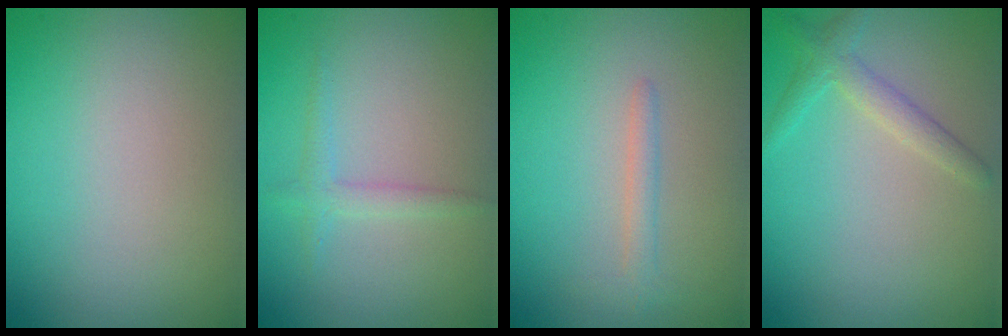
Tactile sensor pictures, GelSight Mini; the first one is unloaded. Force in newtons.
{"total": 1.4, "press": 1.4, "slide": 0.0}
{"total": 1.3, "press": 1.3, "slide": 0.1}
{"total": 1.9, "press": 1.9, "slide": 0.1}